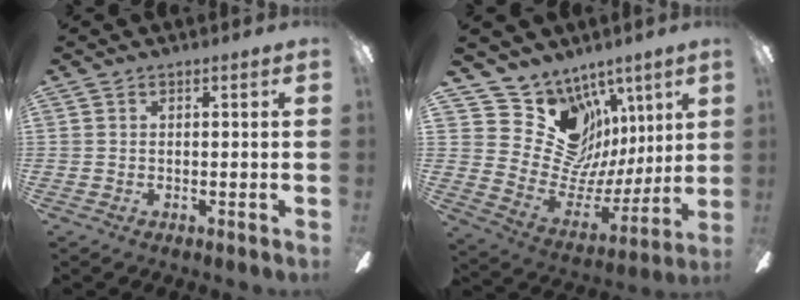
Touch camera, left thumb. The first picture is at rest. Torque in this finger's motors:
{"motor_torque": [1.03, -0.45, -0.60, -0.32, -0.03]}